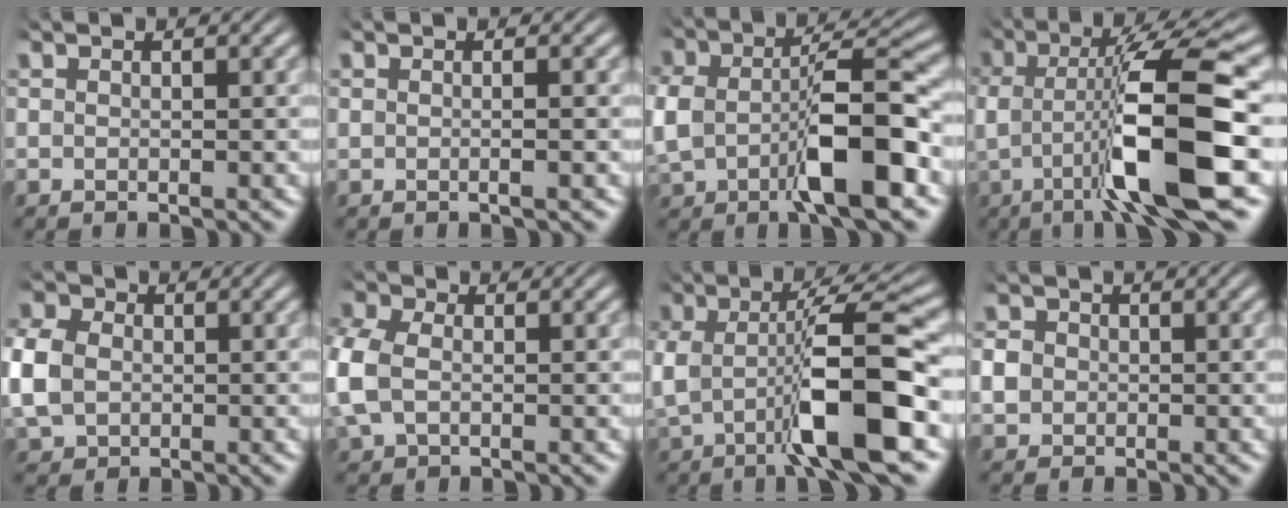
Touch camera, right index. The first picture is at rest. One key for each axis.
{"total": 0.7, "fx": 0.2, "fy": 0.2, "fz": 0.7, "tx": -0.013, "ty": 0.006, "tz": 0.000}
{"total": 6.9, "fx": -1.3, "fy": 3.1, "fz": 6.0, "tx": -0.114, "ty": -0.004, "tz": -0.013}
{"total": 9.7, "fx": -0.4, "fy": 1.9, "fz": 9.5, "tx": -0.155, "ty": -0.006, "tz": 0.002}
{"total": 4.8, "fx": 0.2, "fy": 4.1, "fz": 2.4, "tx": -0.067, "ty": -0.011, "tz": 0.008}
{"total": 4.0, "fx": 0.0, "fy": 3.3, "fz": 2.3, "tx": -0.078, "ty": -0.015, "tz": 0.010}
{"total": 7.5, "fx": -0.8, "fy": 2.1, "fz": 7.2, "tx": -0.122, "ty": -0.001, "tz": -0.005}
{"total": 2.5, "fx": -0.2, "fy": 2.3, "fz": 0.9, "tx": -0.026, "ty": -0.008, "tz": 0.000}